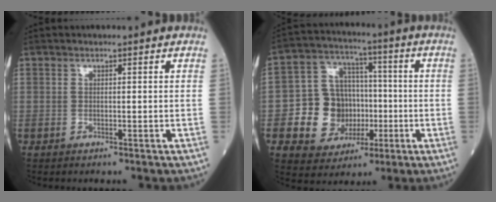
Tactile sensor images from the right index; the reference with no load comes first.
{"total": 11.8, "force": [-2.1, 9.9, 5.9], "torque": [-0.113, 0.037, -0.024]}